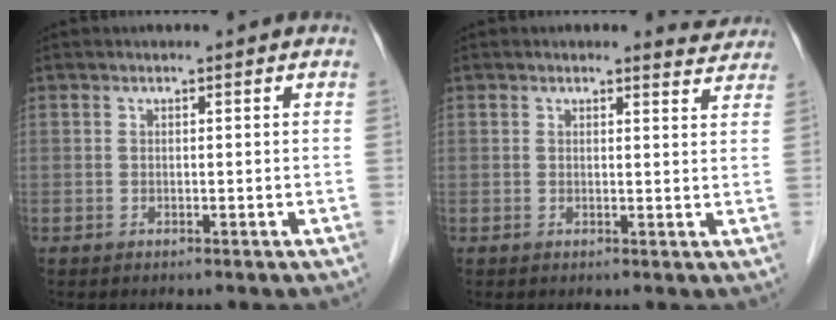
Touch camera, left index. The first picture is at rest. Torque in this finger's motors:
{"motor_torque": [0.19, -1.12, 0.09, 0.00]}